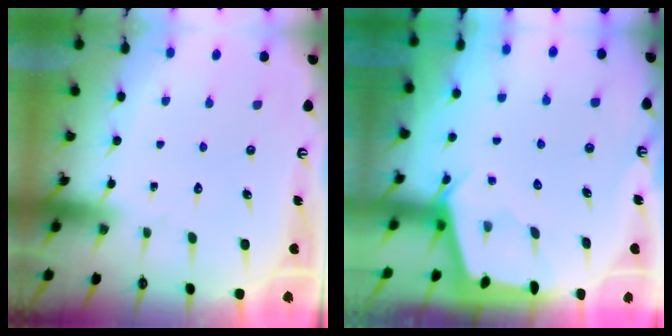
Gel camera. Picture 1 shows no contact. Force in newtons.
{"total": 2.4, "press": 2.4, "slide": 0.3}